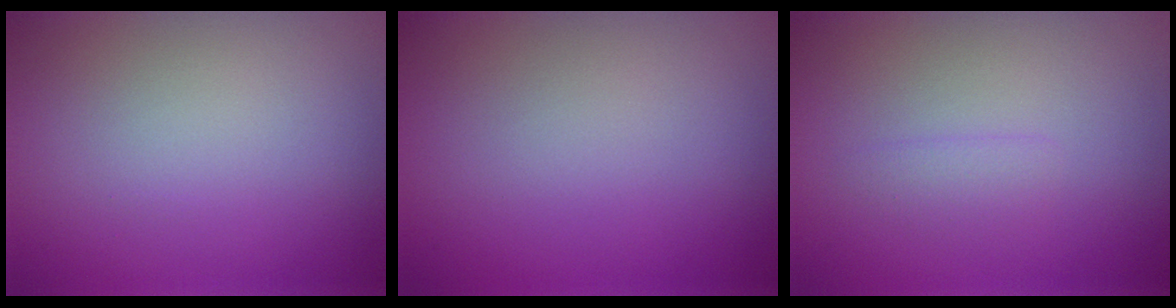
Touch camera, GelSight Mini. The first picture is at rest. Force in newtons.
{"total": 0.0}
{"total": 1.0, "press": 1.0, "slide": 0.1}